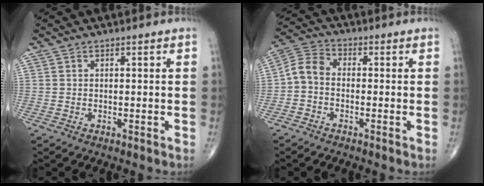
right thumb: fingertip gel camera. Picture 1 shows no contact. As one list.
[{"total": 5.2, "force": [-1.1, 3.7, 3.5], "torque": [-0.061, 0.022, -0.041]}]